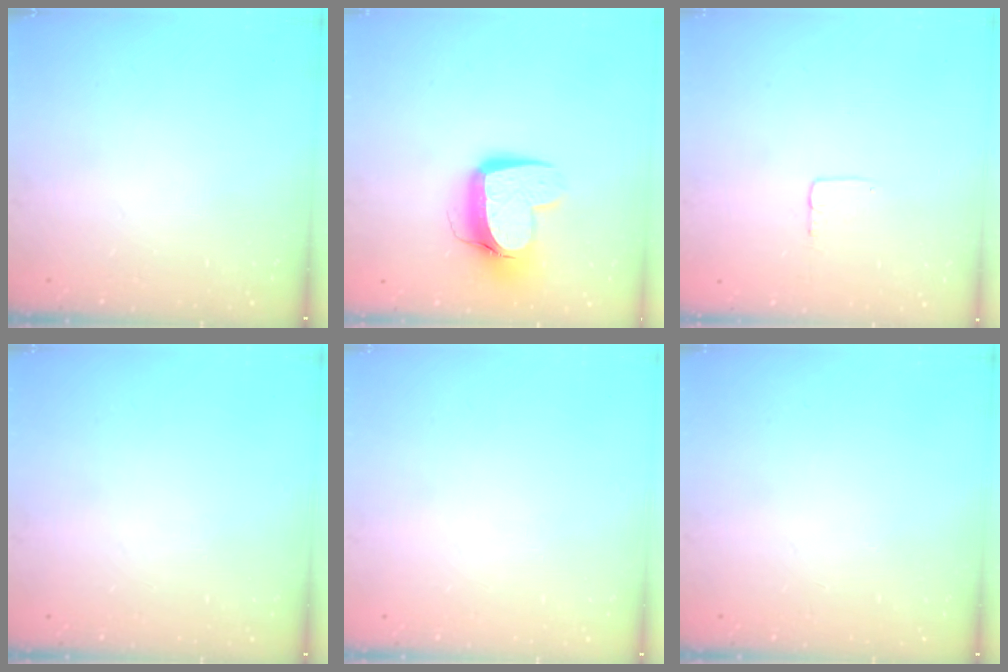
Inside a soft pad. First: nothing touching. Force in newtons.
{"total": 12.4, "press": 12.3, "slide": 1.5}
{"total": 2.7, "press": 2.7, "slide": 0.1}
{"total": 0.0}
{"total": 0.0}
{"total": 0.0}